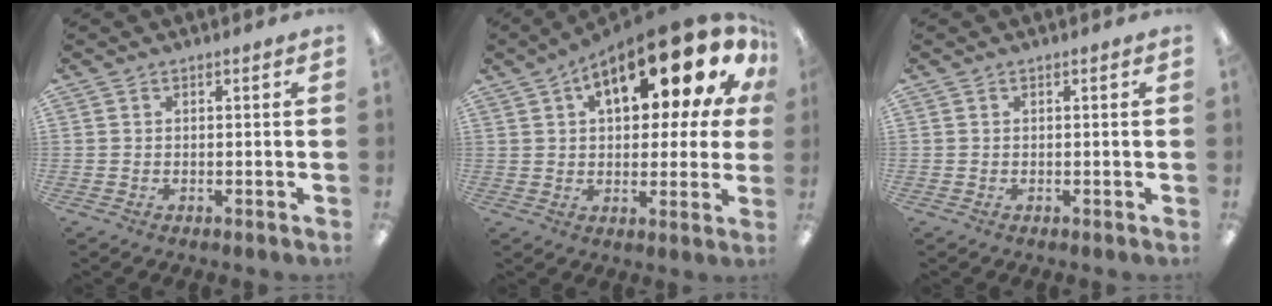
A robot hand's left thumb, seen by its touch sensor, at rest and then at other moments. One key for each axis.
{"total": 21.8, "fx": 10.3, "fy": 9.2, "fz": 16.8, "tx": -0.242, "ty": -0.048, "tz": 0.161}
{"total": 0.0}